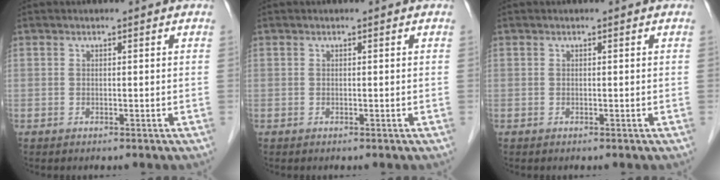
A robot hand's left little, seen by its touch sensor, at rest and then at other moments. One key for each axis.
{"total": 0.0}
{"total": 0.0}